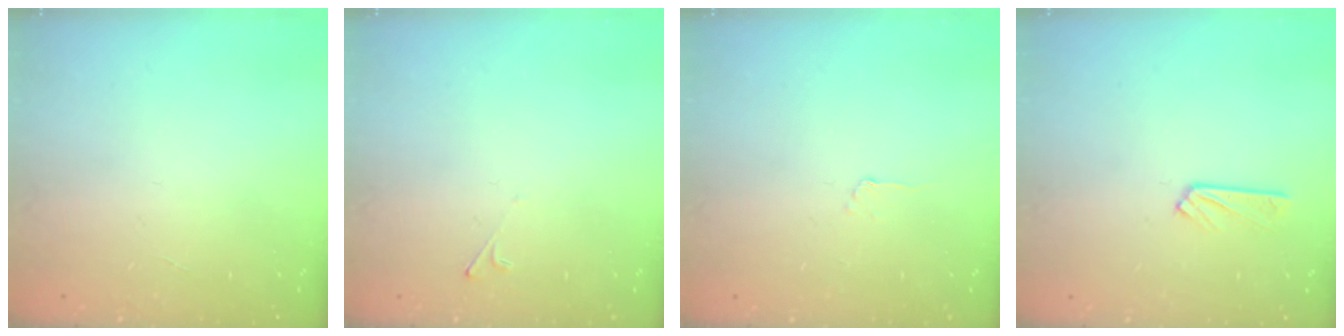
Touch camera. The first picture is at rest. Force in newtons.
{"total": 2.0, "press": 1.9, "slide": 0.4}
{"total": 2.5, "press": 2.5, "slide": 0.3}
{"total": 4.1, "press": 4.0, "slide": 0.4}